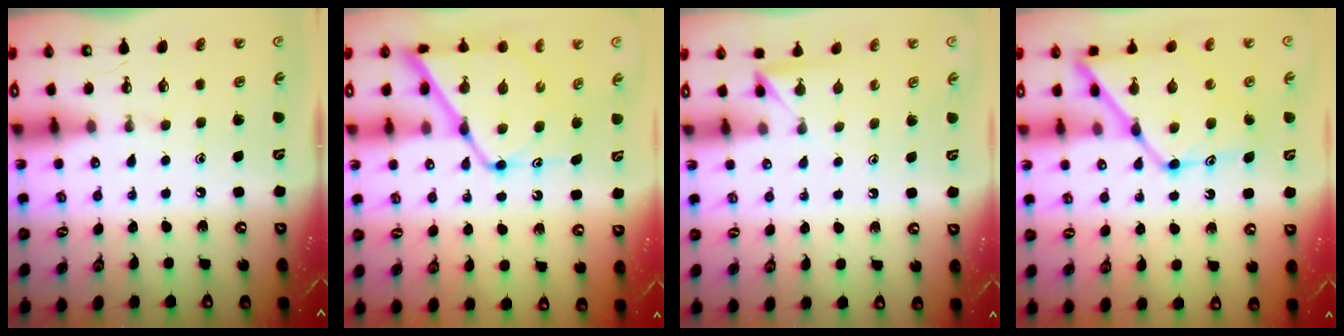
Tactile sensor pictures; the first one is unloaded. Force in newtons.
{"total": 14.0, "press": 13.9, "slide": 1.2}
{"total": 2.3, "press": 2.3, "slide": 0.3}
{"total": 16.2, "press": 16.1, "slide": 1.6}